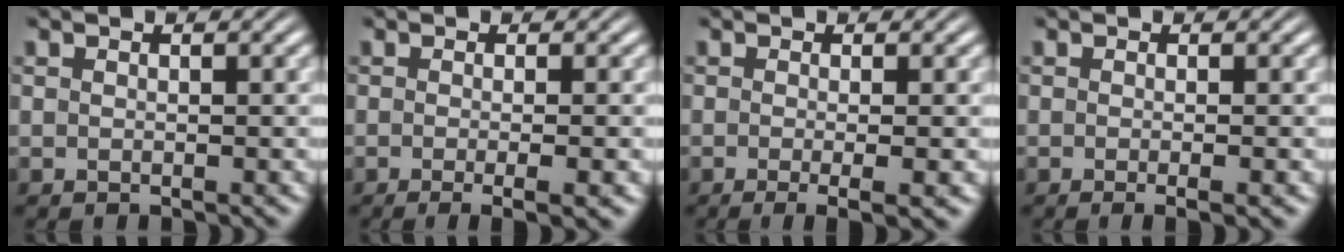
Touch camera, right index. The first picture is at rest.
{"total": 3.1, "force": [-2.0, 0.3, 2.3], "torque": [-0.034, -0.008, -0.029]}
{"total": 3.6, "force": [-2.3, 0.6, 2.6], "torque": [-0.041, -0.015, -0.031]}
{"total": 1.5, "force": [-1.0, 0.0, 1.2], "torque": [-0.017, -0.001, -0.017]}